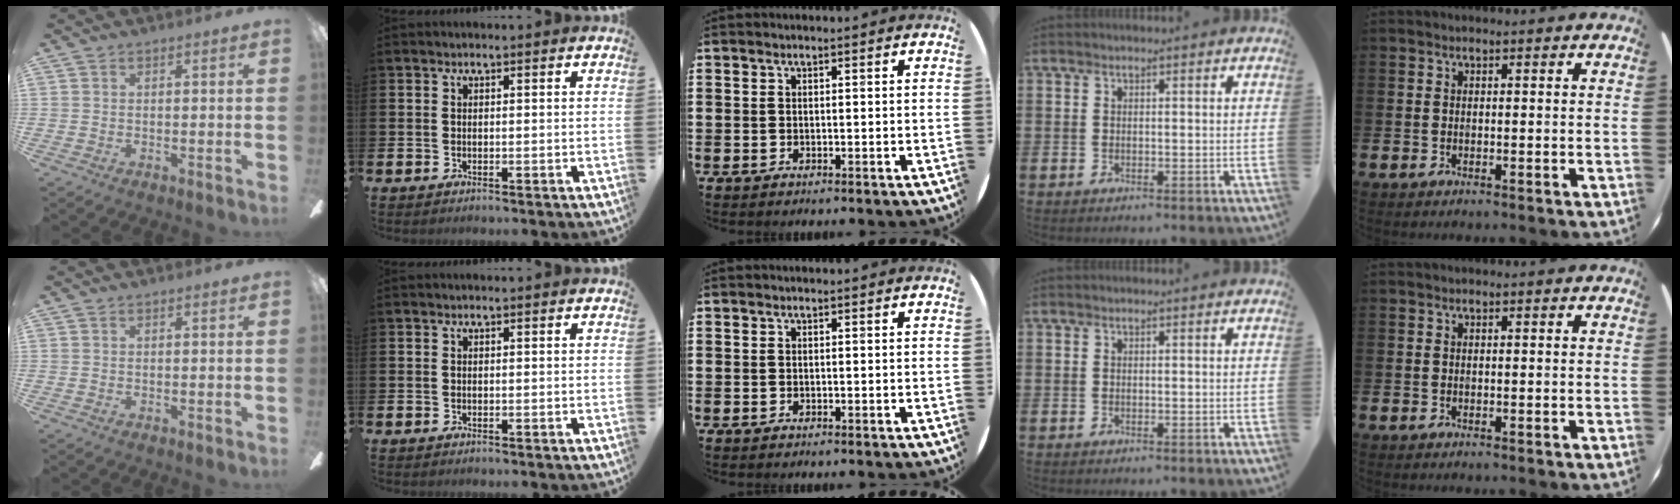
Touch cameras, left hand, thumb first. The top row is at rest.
{}